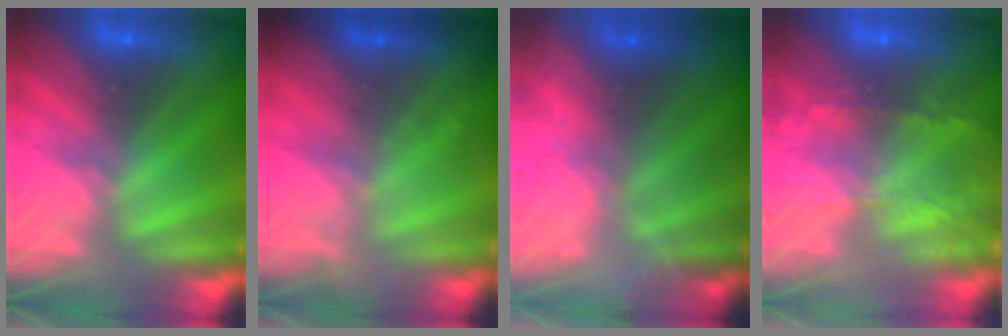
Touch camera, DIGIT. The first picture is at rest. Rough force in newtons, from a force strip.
{"total": 1.9}
{"total": 5.8}
{"total": 8.7}